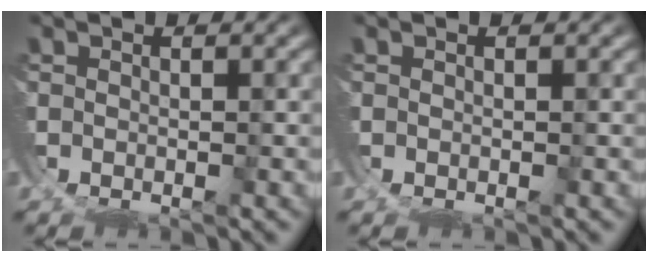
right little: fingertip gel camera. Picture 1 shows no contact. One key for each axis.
{"total": 0.0}